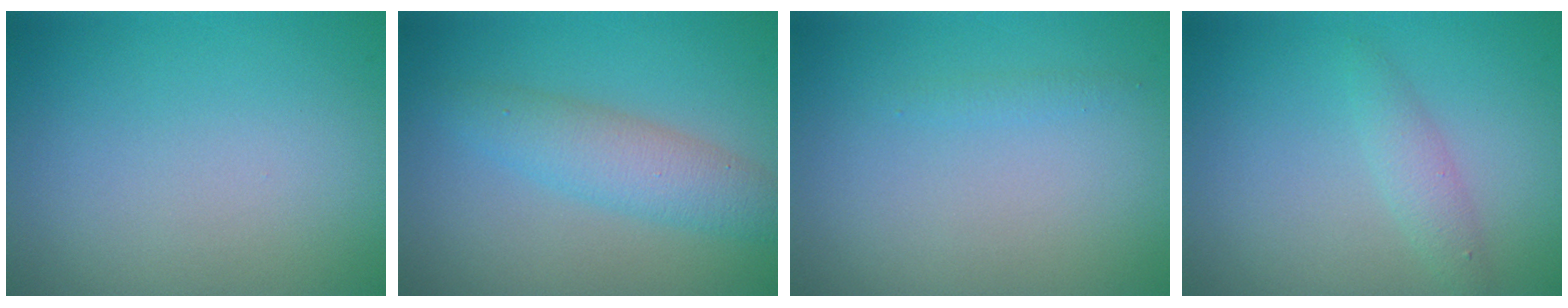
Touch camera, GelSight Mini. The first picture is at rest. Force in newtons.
{"total": 3.7, "press": 3.7, "slide": 0.1}
{"total": 0.5, "press": 0.5, "slide": 0.0}
{"total": 1.6, "press": 1.6, "slide": 0.1}